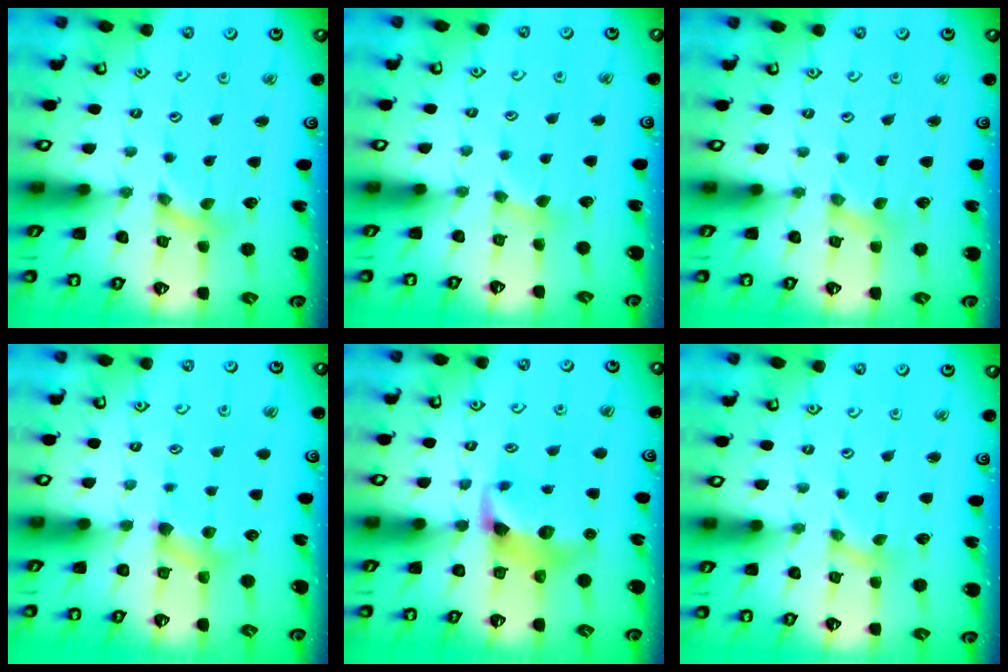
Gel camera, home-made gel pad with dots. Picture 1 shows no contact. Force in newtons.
{"total": 2.1, "press": 2.0, "slide": 0.4}
{"total": 0.6, "press": 0.5, "slide": 0.1}
{"total": 4.1, "press": 4.1, "slide": 0.5}
{"total": 6.9, "press": 6.9, "slide": 0.7}
{"total": 0.0}